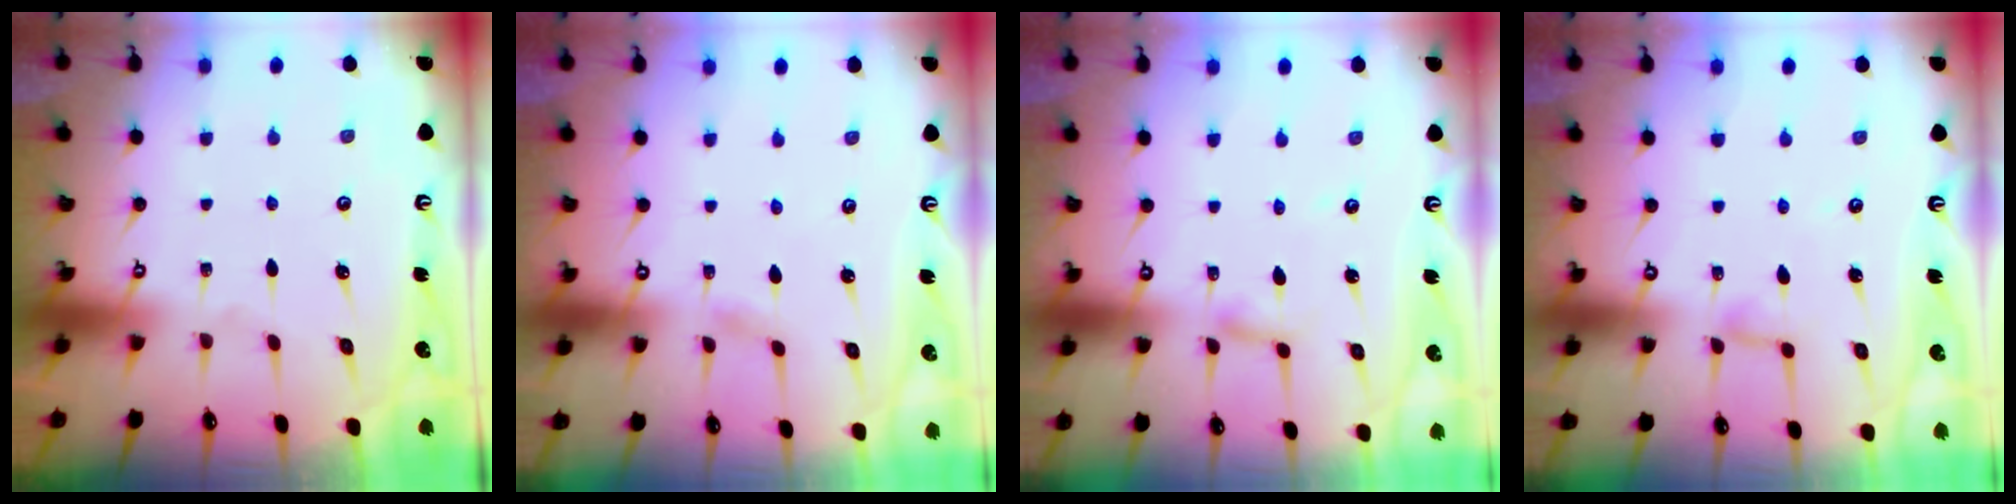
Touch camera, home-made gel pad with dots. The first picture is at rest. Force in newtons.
{"total": 1.8, "press": 1.8, "slide": 0.2}
{"total": 3.1, "press": 3.1, "slide": 0.2}
{"total": 4.3, "press": 4.3, "slide": 0.4}